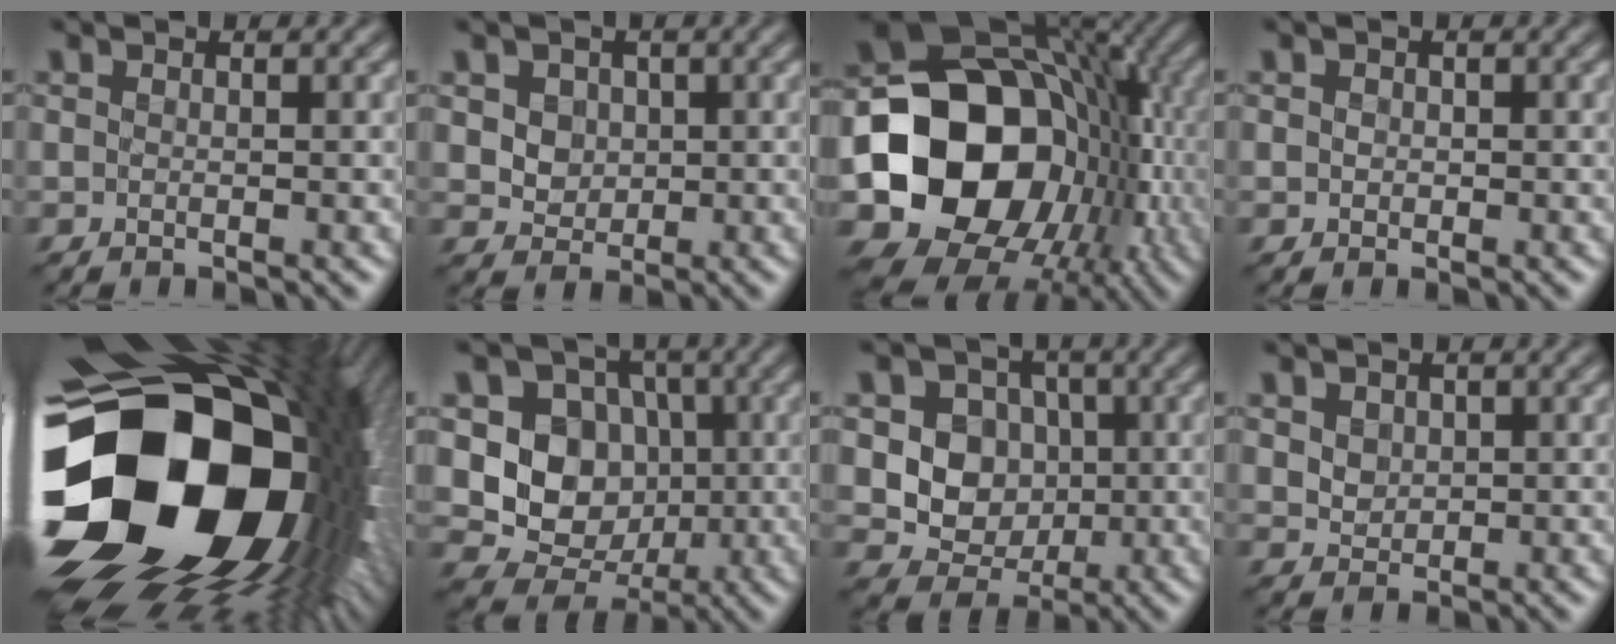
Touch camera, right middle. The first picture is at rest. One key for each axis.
{"total": 3.8, "fx": 1.4, "fy": 3.1, "fz": 1.8, "tx": -0.040, "ty": 0.011, "tz": 0.027}
{"total": 16.4, "fx": -3.6, "fy": 13.0, "fz": 9.3, "tx": -0.144, "ty": -0.015, "tz": -0.057}
{"total": 0.6, "fx": 0.0, "fy": 0.6, "fz": 0.2, "tx": 0.000, "ty": 0.000, "tz": 0.000}
{"total": 22.5, "fx": -3.6, "fy": 15.6, "fz": 15.8, "tx": -0.309, "ty": -0.057, "tz": -0.044}
{"total": 7.7, "fx": 0.2, "fy": 6.7, "fz": 3.8, "tx": -0.051, "ty": -0.005, "tz": -0.010}
{"total": 6.8, "fx": 0.5, "fy": 6.1, "fz": 3.0, "tx": -0.043, "ty": 0.012, "tz": 0.004}
{"total": 2.2, "fx": 1.0, "fy": 1.6, "fz": 1.0, "tx": -0.032, "ty": 0.005, "tz": 0.028}